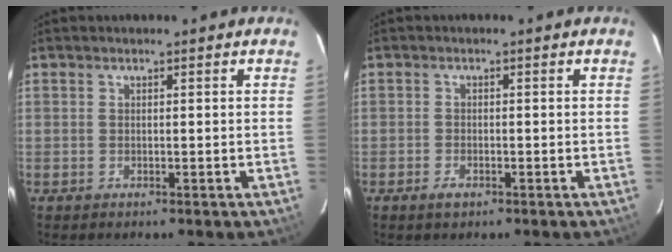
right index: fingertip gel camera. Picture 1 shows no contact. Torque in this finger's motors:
{"motor_torque": [0.08, -0.05, 0.14, 0.02]}